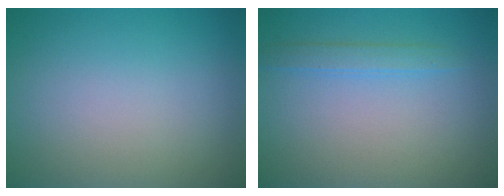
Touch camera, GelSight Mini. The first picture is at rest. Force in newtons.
{"total": 1.6, "press": 1.6, "slide": 0.0}